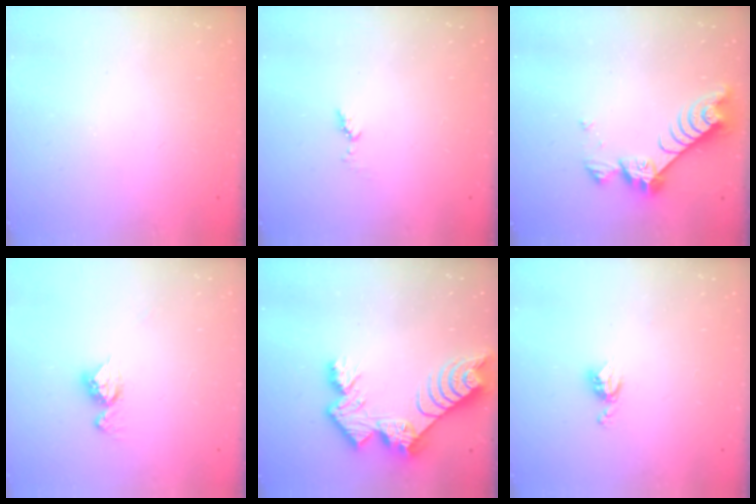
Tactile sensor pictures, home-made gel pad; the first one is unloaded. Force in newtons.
{"total": 3.7, "press": 3.6, "slide": 0.4}
{"total": 7.4, "press": 7.3, "slide": 0.9}
{"total": 9.4, "press": 9.4, "slide": 0.8}
{"total": 13.8, "press": 13.8, "slide": 1.1}
{"total": 5.1, "press": 5.1, "slide": 0.5}